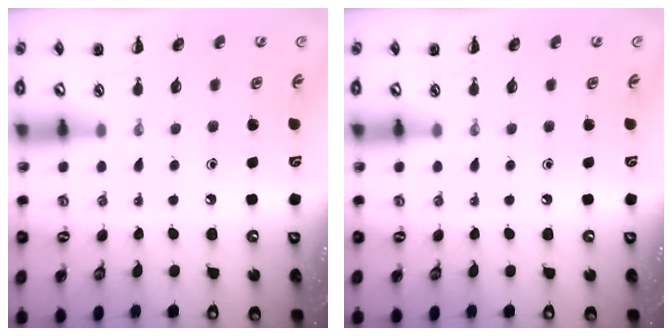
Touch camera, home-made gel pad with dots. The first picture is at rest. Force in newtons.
{"total": 0.0}